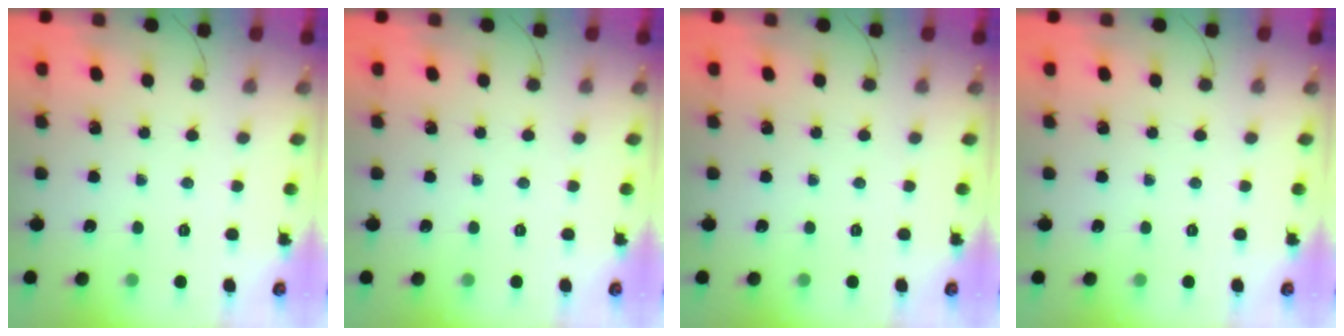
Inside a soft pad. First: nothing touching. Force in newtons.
{"total": 0.0}
{"total": 0.0}
{"total": 0.0}